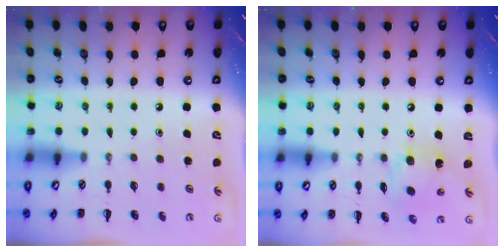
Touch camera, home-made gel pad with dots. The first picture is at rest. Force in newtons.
{"total": 8.4, "press": 8.4, "slide": 0.7}